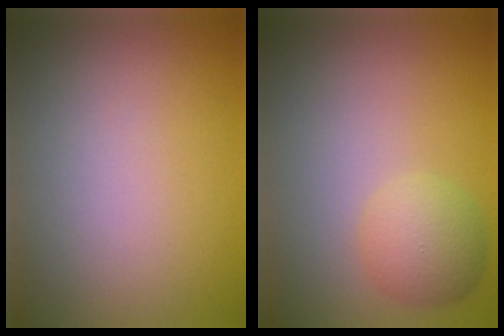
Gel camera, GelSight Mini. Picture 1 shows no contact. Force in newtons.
{"total": 3.1, "press": 3.1, "slide": 0.2}